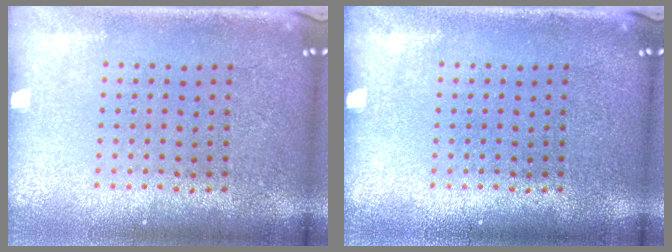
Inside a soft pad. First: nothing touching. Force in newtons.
{"total": 0.0}